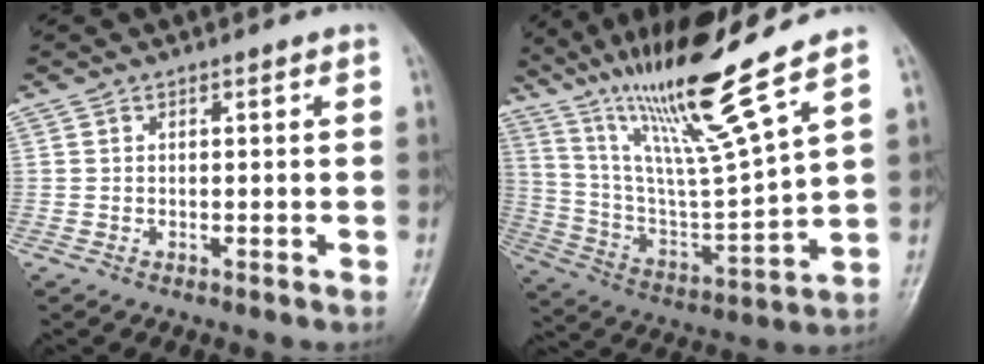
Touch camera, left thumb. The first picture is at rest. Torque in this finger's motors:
{"motor_torque": [1.62, -0.61, 1.40, -1.37, 0.38]}